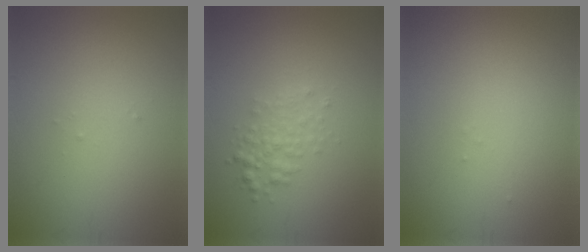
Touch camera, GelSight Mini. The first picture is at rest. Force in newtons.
{"total": 2.0, "press": 2.0, "slide": 0.1}
{"total": 0.0}